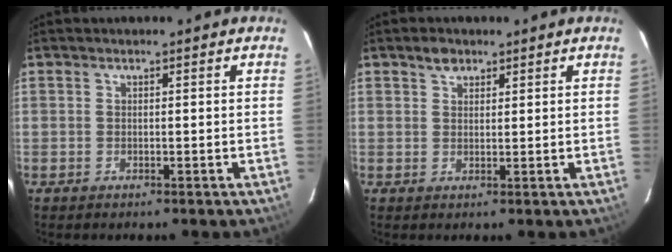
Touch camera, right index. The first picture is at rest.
{"total": 2.5, "force": [1.6, 1.6, 1.0], "torque": [-0.015, 0.008, 0.029]}